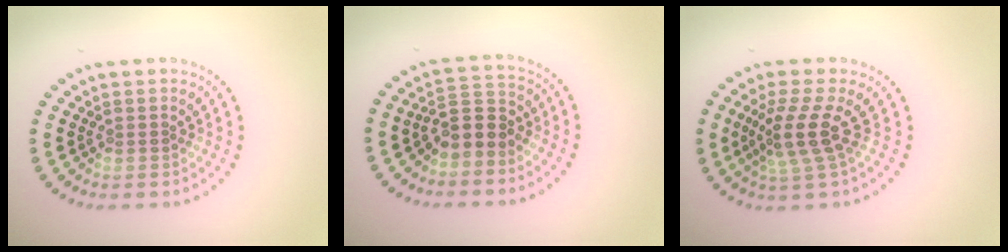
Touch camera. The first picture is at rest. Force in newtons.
{"total": 3.1, "press": 2.8, "slide": 1.4}
{"total": 3.6, "press": 2.7, "slide": 2.4}